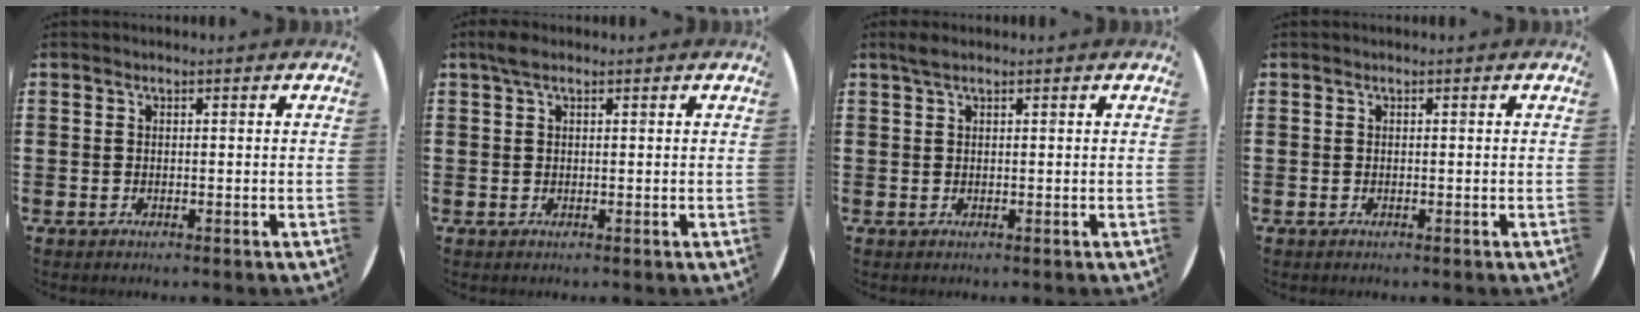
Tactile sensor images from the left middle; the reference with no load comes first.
{"total": 1.7, "force": [1.0, 0.6, 1.2], "torque": [-0.026, 0.005, 0.017]}
{"total": 1.2, "force": [0.9, 0.2, 0.7], "torque": [-0.014, 0.002, 0.017]}
{"total": 0.0}